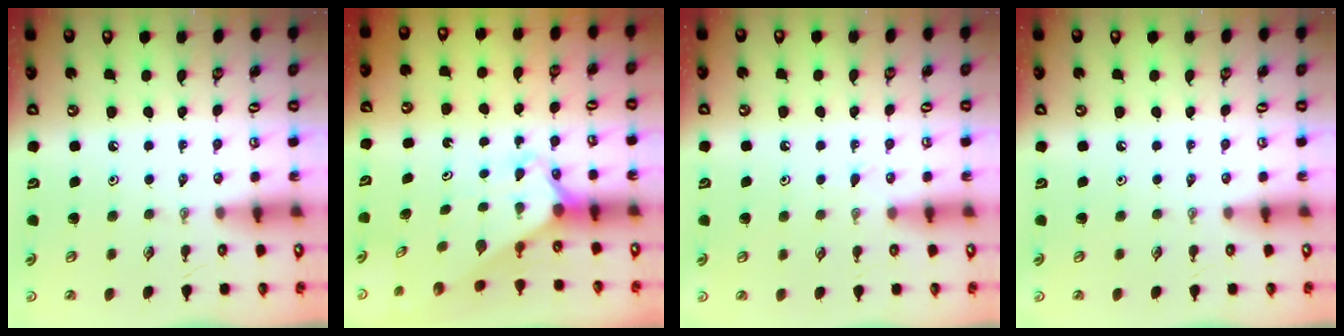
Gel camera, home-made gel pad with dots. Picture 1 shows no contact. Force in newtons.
{"total": 2.4, "press": 2.4, "slide": 0.2}
{"total": 3.3, "press": 3.2, "slide": 0.3}
{"total": 0.0}